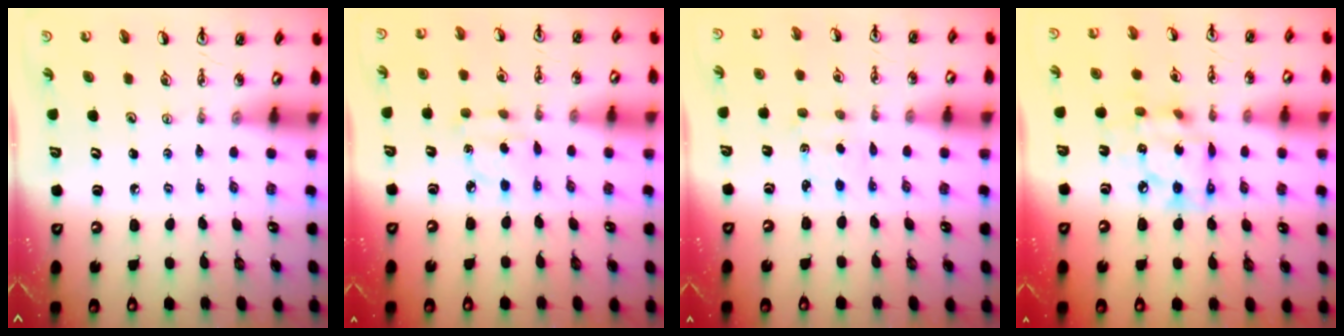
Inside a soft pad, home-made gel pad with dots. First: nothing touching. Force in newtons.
{"total": 2.9, "press": 2.8, "slide": 0.5}
{"total": 1.7, "press": 1.6, "slide": 0.5}
{"total": 13.7, "press": 13.6, "slide": 1.3}